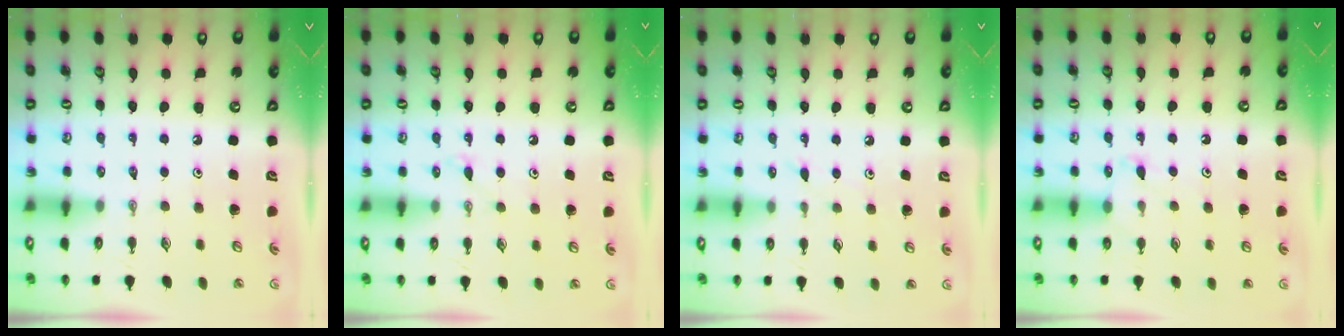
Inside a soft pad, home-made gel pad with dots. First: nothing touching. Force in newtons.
{"total": 4.1, "press": 4.1, "slide": 0.5}
{"total": 4.9, "press": 4.9, "slide": 0.5}
{"total": 6.0, "press": 6.0, "slide": 0.6}